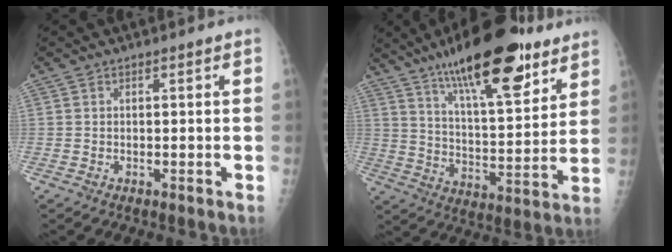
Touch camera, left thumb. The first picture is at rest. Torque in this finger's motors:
{"motor_torque": [1.06, 0.20, 1.47, -1.31, 0.44]}